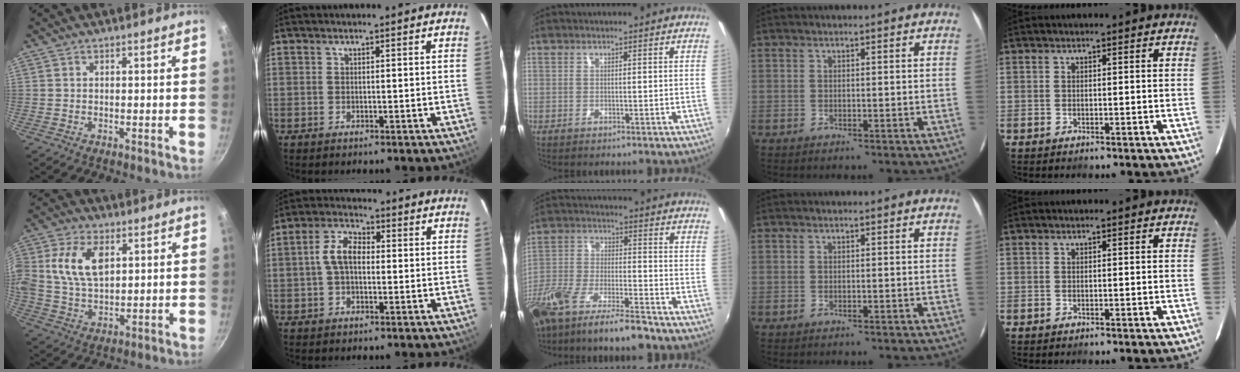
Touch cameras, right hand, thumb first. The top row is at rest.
{"thumb": {"total": 11.4, "force": [3.1, 6.9, 8.6], "torque": [-0.155, -0.002, 0.054]}, "index": {"total": 5.9, "force": [-0.1, 3.5, 4.8], "torque": [-0.097, 0.018, -0.001]}, "middle": {"total": 16.4, "force": [-12.3, 4.3, 10.0], "torque": [-0.219, -0.031, -0.222]}}